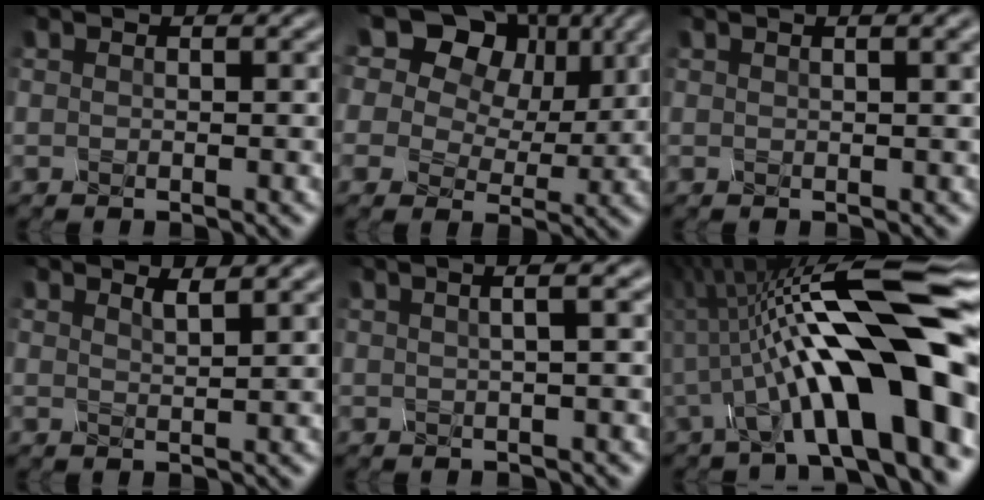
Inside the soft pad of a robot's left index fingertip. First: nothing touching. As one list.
[{"total": 15.8, "force": [8.6, 11.1, 7.3], "torque": [-0.184, 0.057, 0.172]}, {"total": 5.9, "force": [2.9, 2.7, 4.4], "torque": [-0.023, 0.041, 0.023]}, {"total": 0.6, "force": [0.5, -0.4, 0.1], "torque": [0.006, 0.008, 0.011]}, {"total": 4.5, "force": [1.7, 1.8, 3.7], "torque": [-0.039, 0.039, 0.010]}, {"total": 13.4, "force": [-2.5, 2.5, 12.9], "torque": [-0.186, 0.026, -0.030]}]